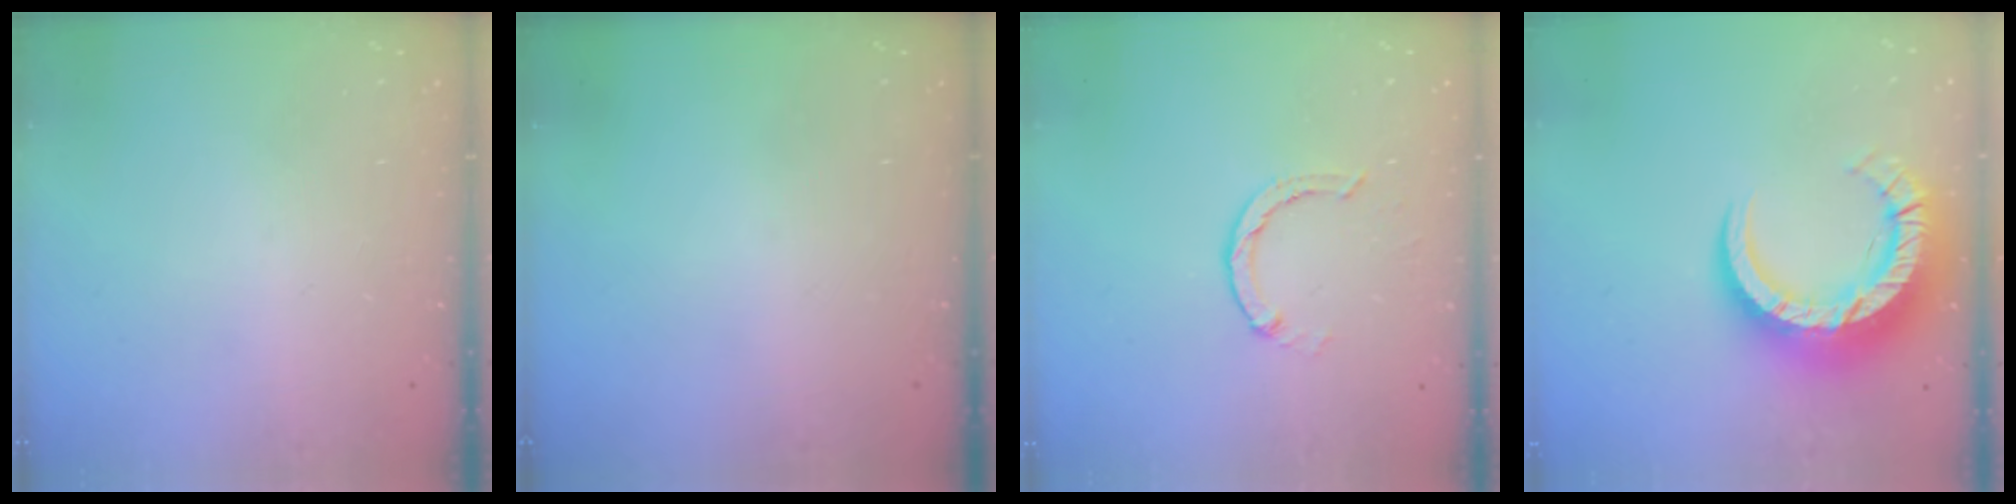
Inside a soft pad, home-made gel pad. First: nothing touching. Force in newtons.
{"total": 0.0}
{"total": 1.8, "press": 1.8, "slide": 0.2}
{"total": 15.2, "press": 15.1, "slide": 1.6}